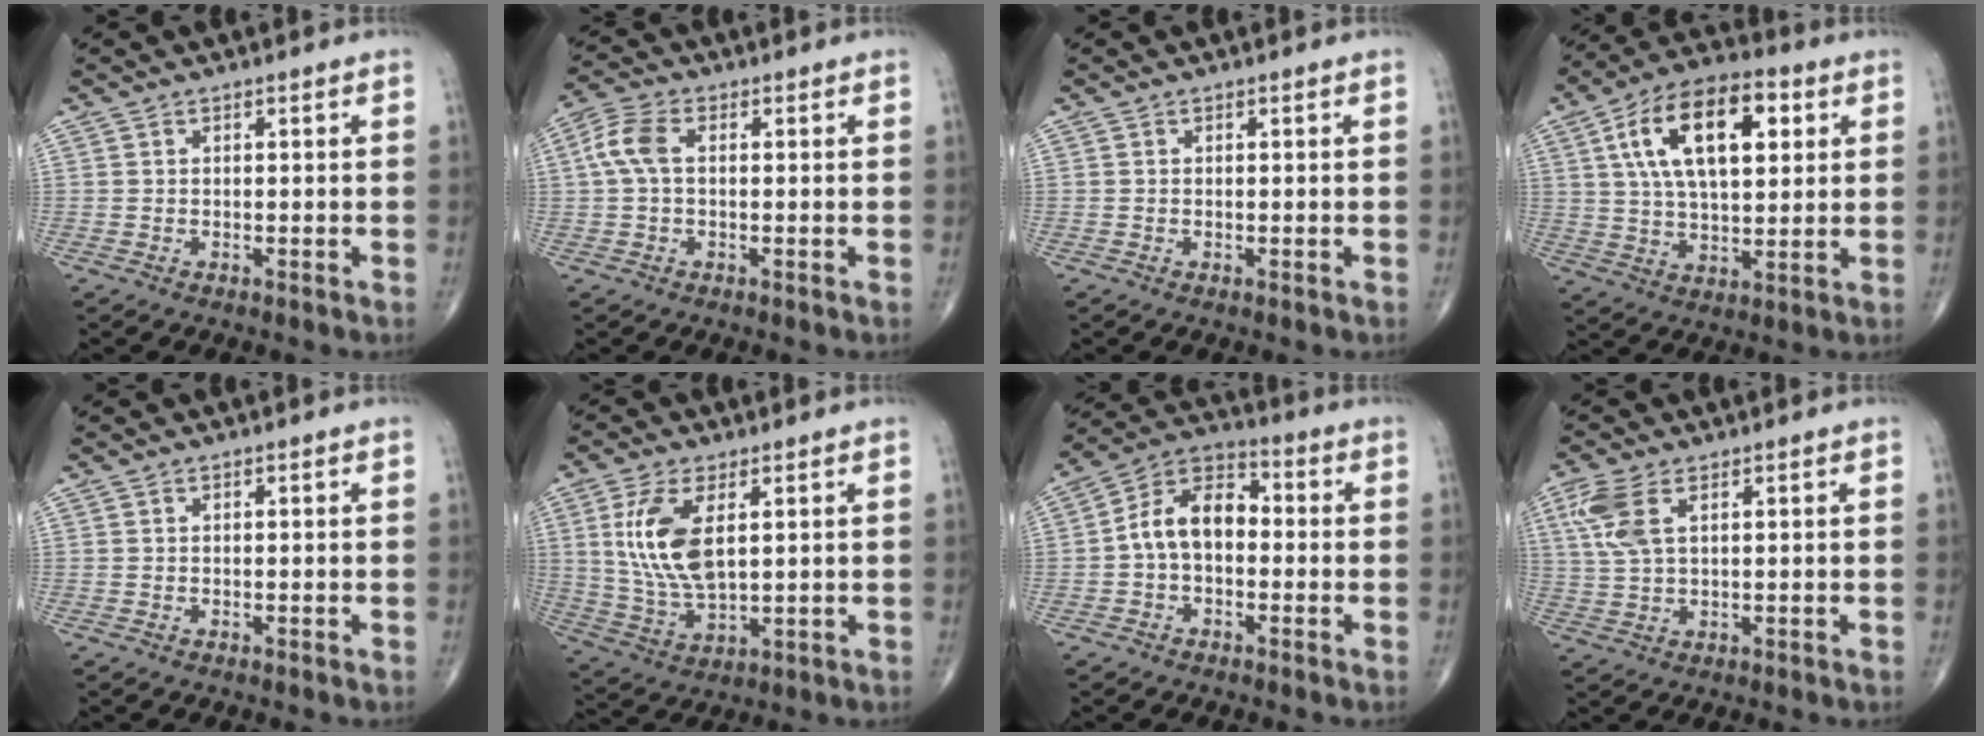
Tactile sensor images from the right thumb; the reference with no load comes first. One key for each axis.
{"total": 5.7, "fx": 0.6, "fy": 3.3, "fz": 4.6, "tx": -0.111, "ty": 0.018, "tz": 0.006}
{"total": 0.0}
{"total": 18.4, "fx": 5.7, "fy": 9.1, "fz": 14.9, "tx": -0.240, "ty": 0.005, "tz": 0.093}
{"total": 0.0}
{"total": 12.3, "fx": 3.2, "fy": 5.8, "fz": 10.4, "tx": -0.215, "ty": -0.014, "tz": 0.071}
{"total": 10.5, "fx": -0.7, "fy": 6.9, "fz": 7.9, "tx": -0.123, "ty": 0.036, "tz": -0.028}
{"total": 7.0, "fx": 2.7, "fy": 3.3, "fz": 5.5, "tx": -0.143, "ty": 0.005, "tz": 0.059}